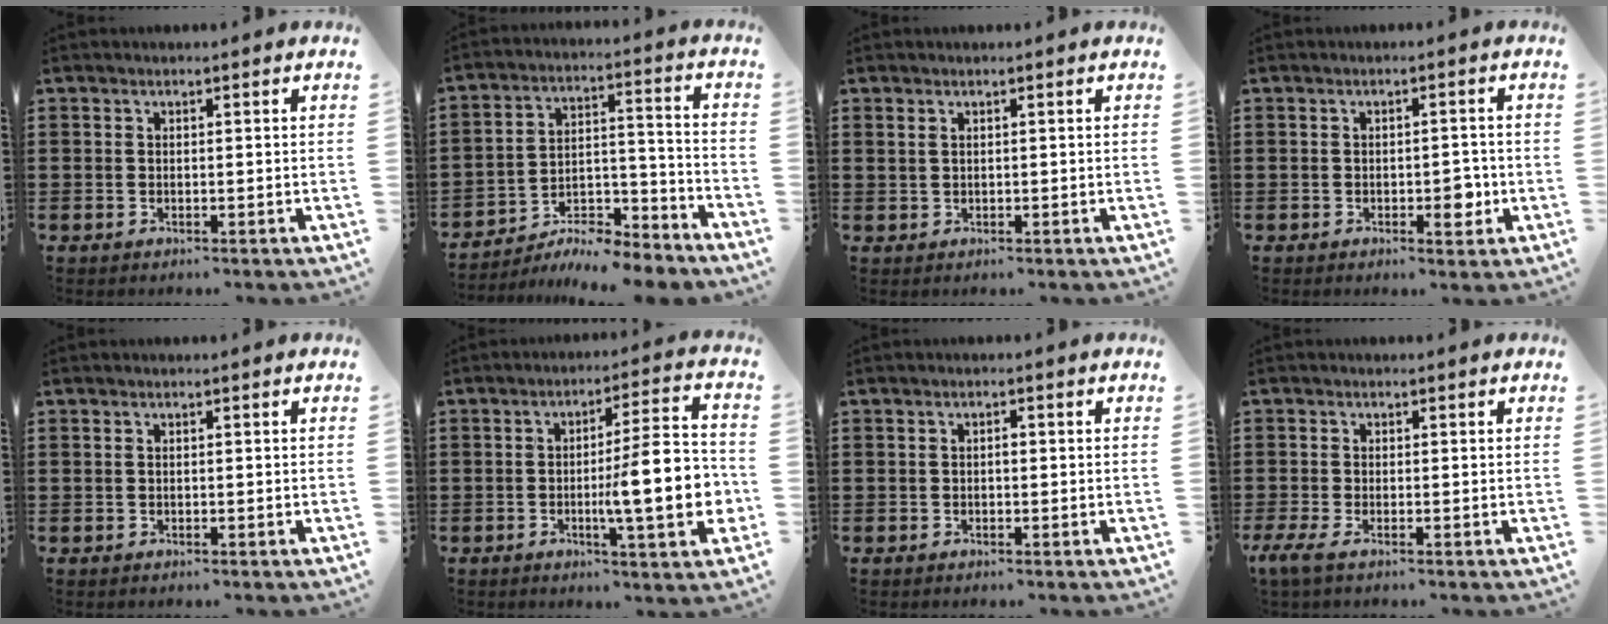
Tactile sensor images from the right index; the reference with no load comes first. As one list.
[{"total": 7.5, "force": [-7.0, 1.4, 2.2], "torque": [-0.025, 0.019, -0.134]}, {"total": 0.7, "force": [0.5, 0.3, 0.3], "torque": [-0.008, 0.001, 0.010]}, {"total": 3.9, "force": [-1.1, 1.7, 3.3], "torque": [-0.047, 0.001, -0.019]}, {"total": 0.0}, {"total": 12.2, "force": [-2.2, 2.1, 11.8], "torque": [-0.157, -0.016, -0.044]}, {"total": 0.9, "force": [0.0, 0.4, 0.8], "torque": [-0.015, 0.002, -0.001]}, {"total": 1.6, "force": [-0.5, 0.3, 1.5], "torque": [-0.043, -0.009, -0.014]}]